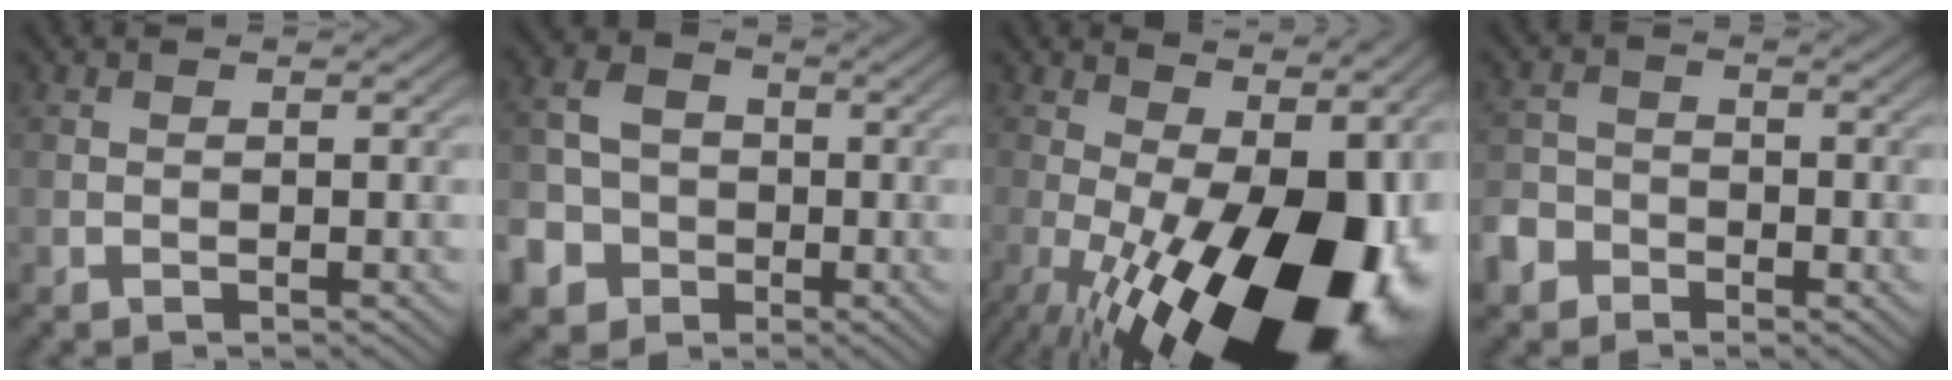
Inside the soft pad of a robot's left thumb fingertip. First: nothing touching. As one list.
[{"total": 8.3, "force": [-3.1, 7.2, 2.6], "torque": [-0.077, -0.026, -0.080]}, {"total": 21.8, "force": [-5.7, 9.7, 18.7], "torque": [-0.274, -0.012, -0.077]}, {"total": 4.7, "force": [-2.8, 3.4, 1.7], "torque": [-0.037, -0.003, -0.059]}]